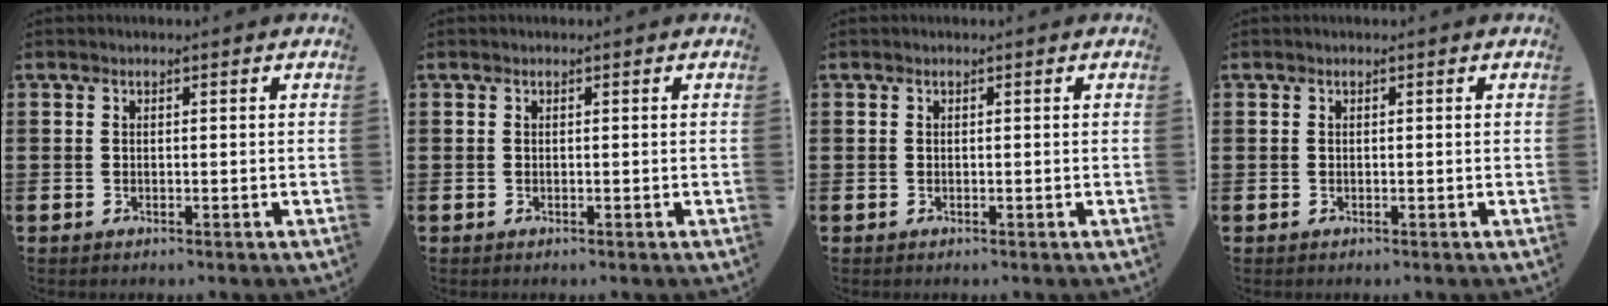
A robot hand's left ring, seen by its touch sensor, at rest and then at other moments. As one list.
[{"total": 0.0}, {"total": 0.0}, {"total": 0.0}]